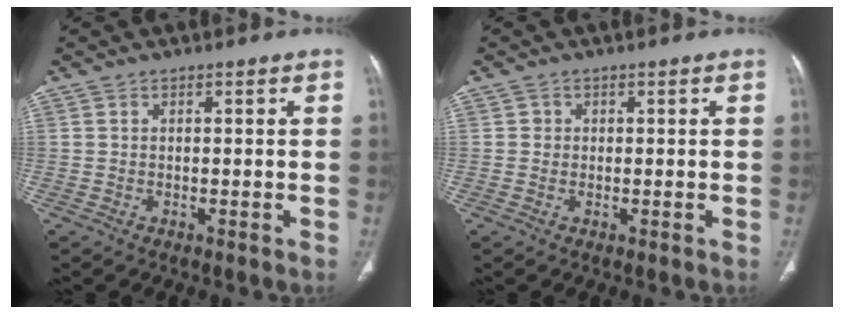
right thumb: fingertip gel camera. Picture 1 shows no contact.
{"total": 0.9, "force": [0.1, 0.9, 0.1], "torque": [0.005, 0.003, 0.000]}